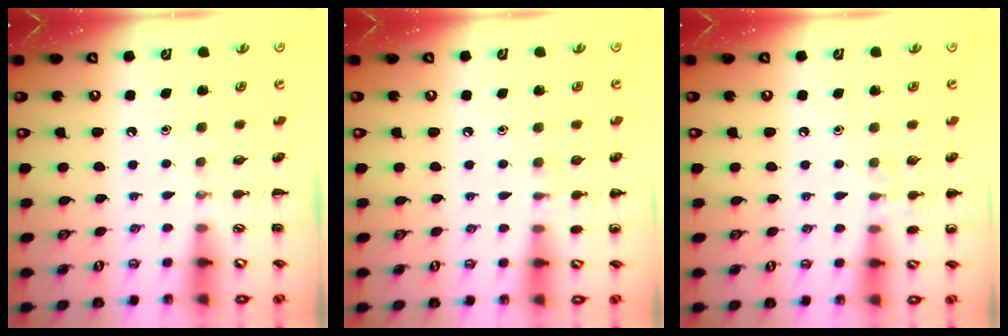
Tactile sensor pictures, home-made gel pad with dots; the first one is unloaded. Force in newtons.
{"total": 5.2, "press": 5.0, "slide": 1.5}
{"total": 5.9, "press": 5.5, "slide": 1.9}